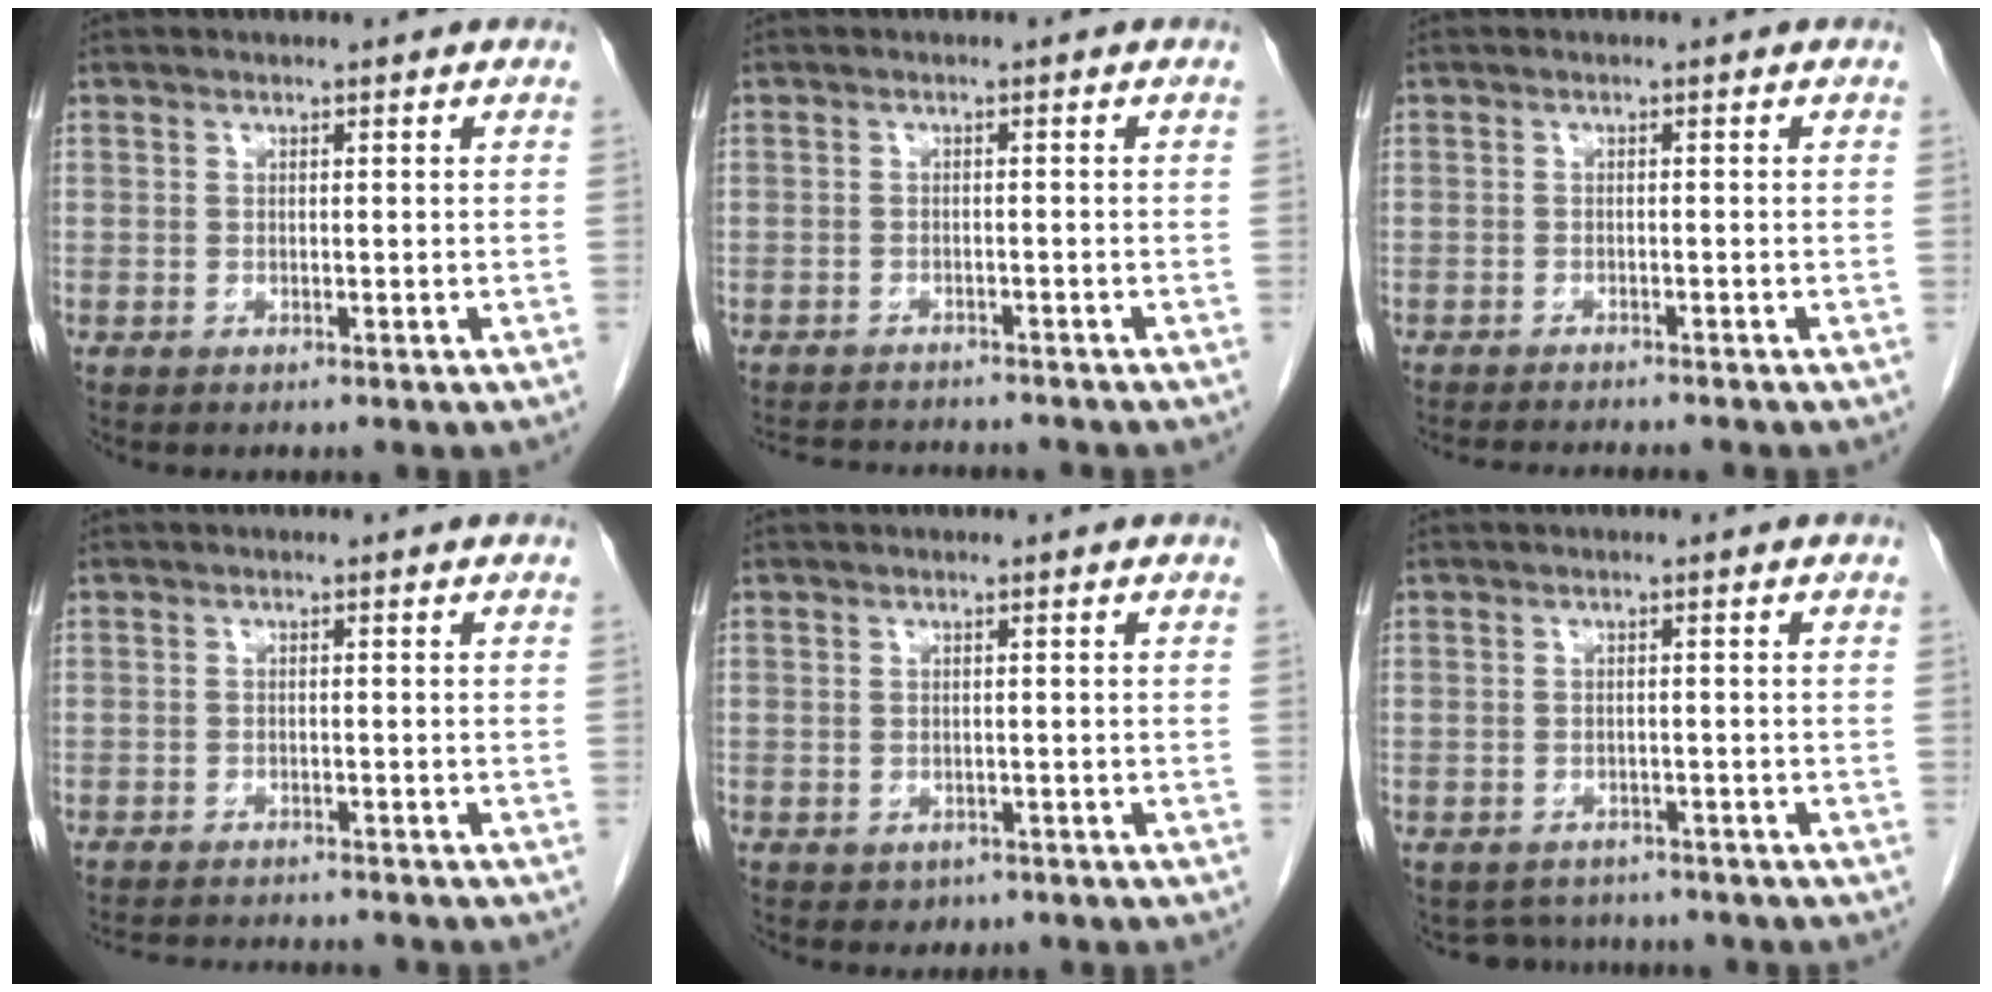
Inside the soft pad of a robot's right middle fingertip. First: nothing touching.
{"total": 8.1, "force": [-7.7, 1.5, 2.2], "torque": [-0.034, 0.000, -0.105]}
{"total": 6.2, "force": [-5.7, 0.2, 2.3], "torque": [-0.023, -0.011, -0.085]}
{"total": 7.2, "force": [-6.8, 0.8, 2.1], "torque": [-0.027, -0.004, -0.098]}
{"total": 1.4, "force": [-0.7, 1.1, 0.4], "torque": [-0.006, 0.002, -0.004]}
{"total": 4.3, "force": [-3.9, 1.8, -0.1], "torque": [0.004, 0.004, -0.054]}